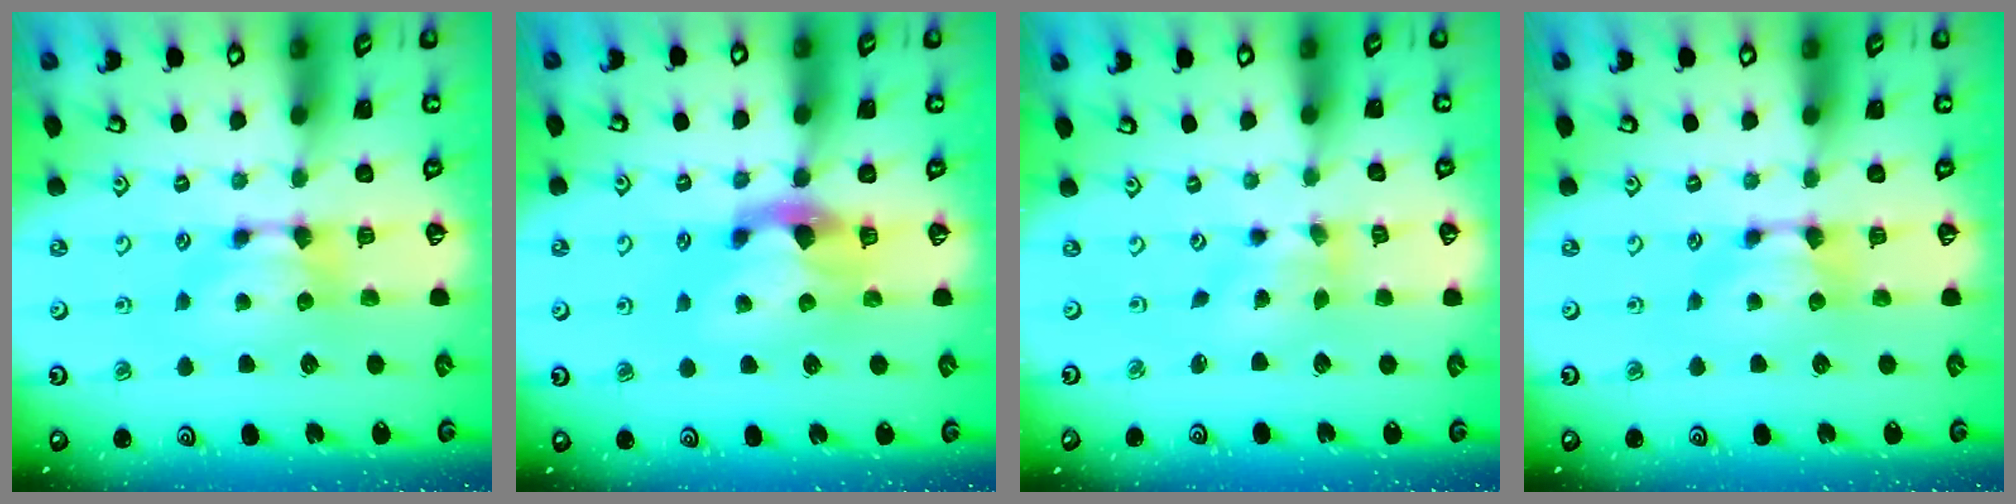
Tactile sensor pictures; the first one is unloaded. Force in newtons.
{"total": 2.7, "press": 2.4, "slide": 1.3}
{"total": 1.6, "press": 0.6, "slide": 1.5}
{"total": 0.0}